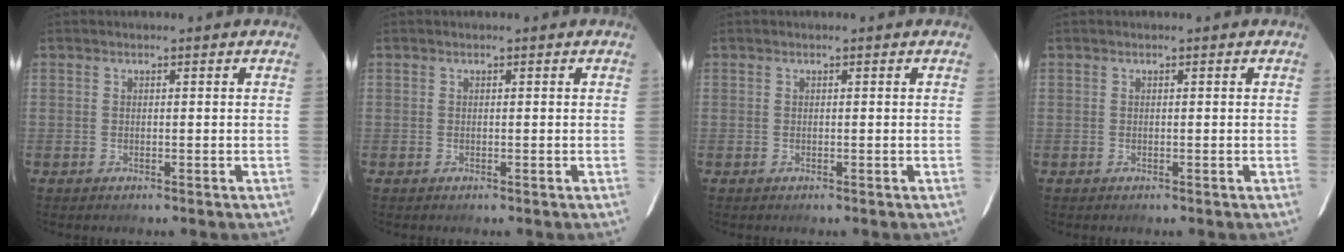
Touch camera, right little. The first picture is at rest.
{"total": 0.0}
{"total": 0.0}
{"total": 0.0}